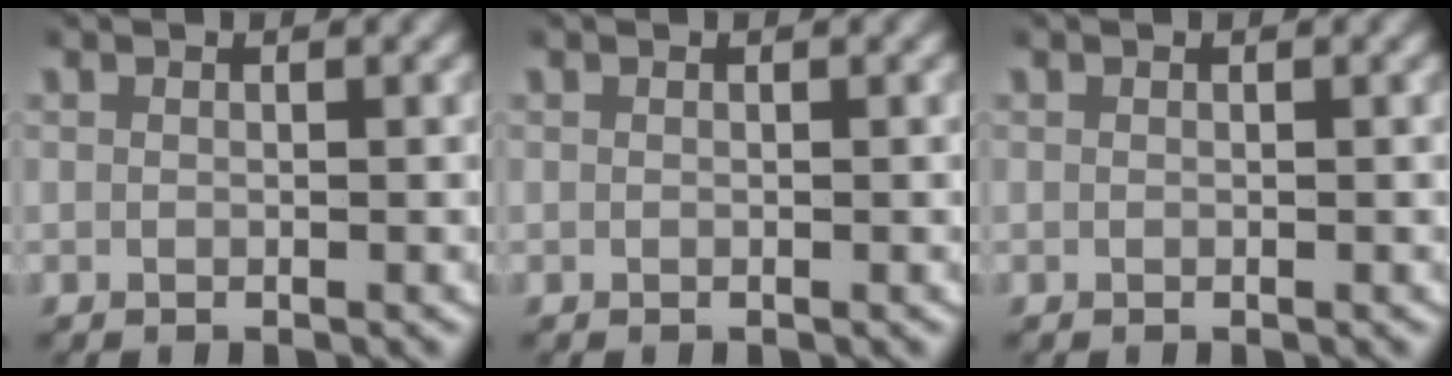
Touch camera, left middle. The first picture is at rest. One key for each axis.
{"total": 0.0}
{"total": 0.0}